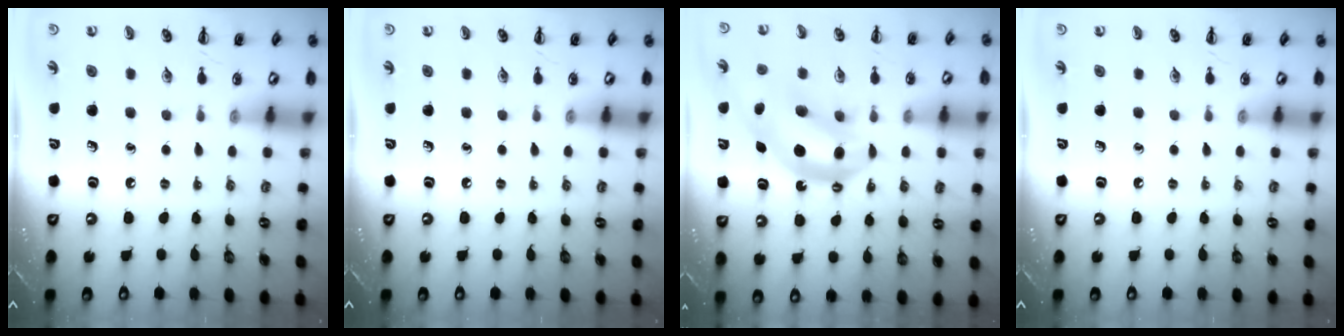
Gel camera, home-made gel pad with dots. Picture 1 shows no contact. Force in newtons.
{"total": 0.0}
{"total": 12.2, "press": 11.7, "slide": 3.3}
{"total": 0.0}